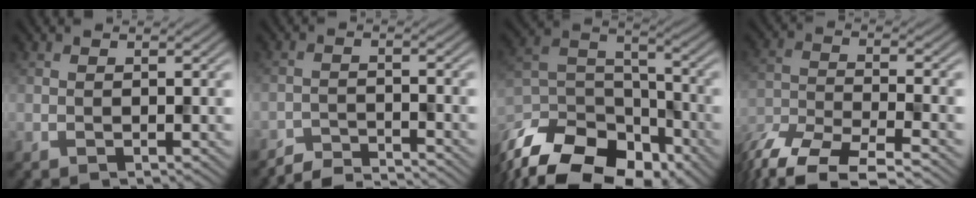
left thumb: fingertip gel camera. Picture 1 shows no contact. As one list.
[{"total": 4.1, "force": [-4.0, 0.3, 0.9], "torque": [-0.015, 0.003, -0.076]}, {"total": 17.1, "force": [-12.8, 8.4, 7.6], "torque": [-0.192, -0.042, -0.204]}, {"total": 8.3, "force": [-6.8, 2.3, 4.3], "torque": [-0.101, -0.013, -0.136]}]